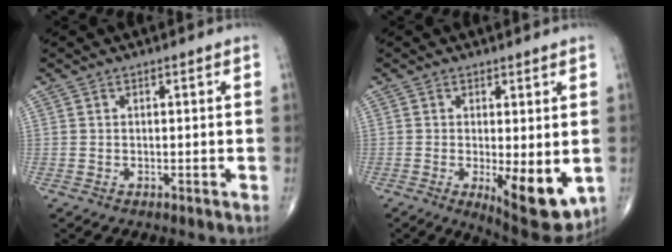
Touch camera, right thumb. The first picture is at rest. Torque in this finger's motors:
{"motor_torque": [0.87, 1.88, 0.17, -0.24, 0.27]}